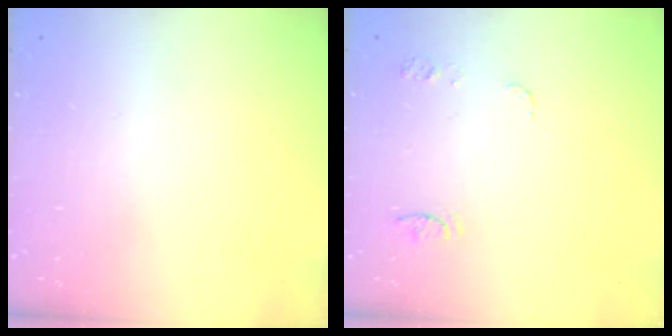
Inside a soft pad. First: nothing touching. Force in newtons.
{"total": 6.9, "press": 6.9, "slide": 0.5}